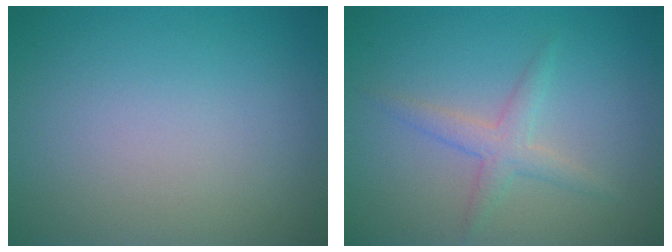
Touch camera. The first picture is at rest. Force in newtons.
{"total": 2.2, "press": 2.2, "slide": 0.0}